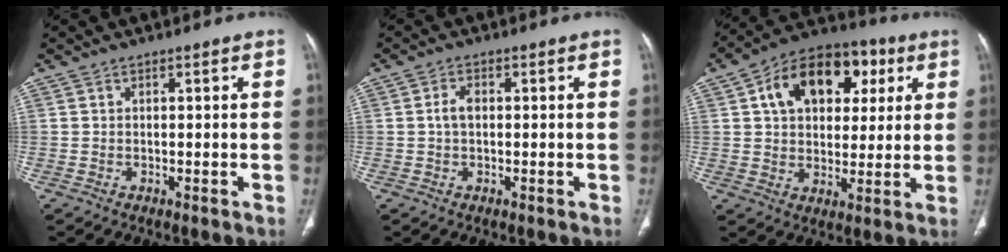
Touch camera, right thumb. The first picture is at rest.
{"total": 2.4, "force": [0.0, 1.4, 1.9], "torque": [-0.039, 0.007, -0.002]}
{"total": 17.9, "force": [5.9, 11.9, 12.0], "torque": [-0.146, 0.010, 0.088]}